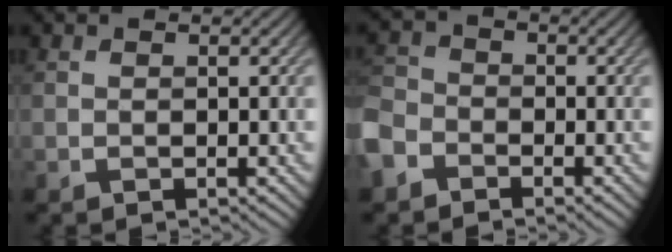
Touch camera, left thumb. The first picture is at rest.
{"total": 5.2, "force": [-3.4, 3.4, 1.8], "torque": [-0.054, -0.003, -0.088]}